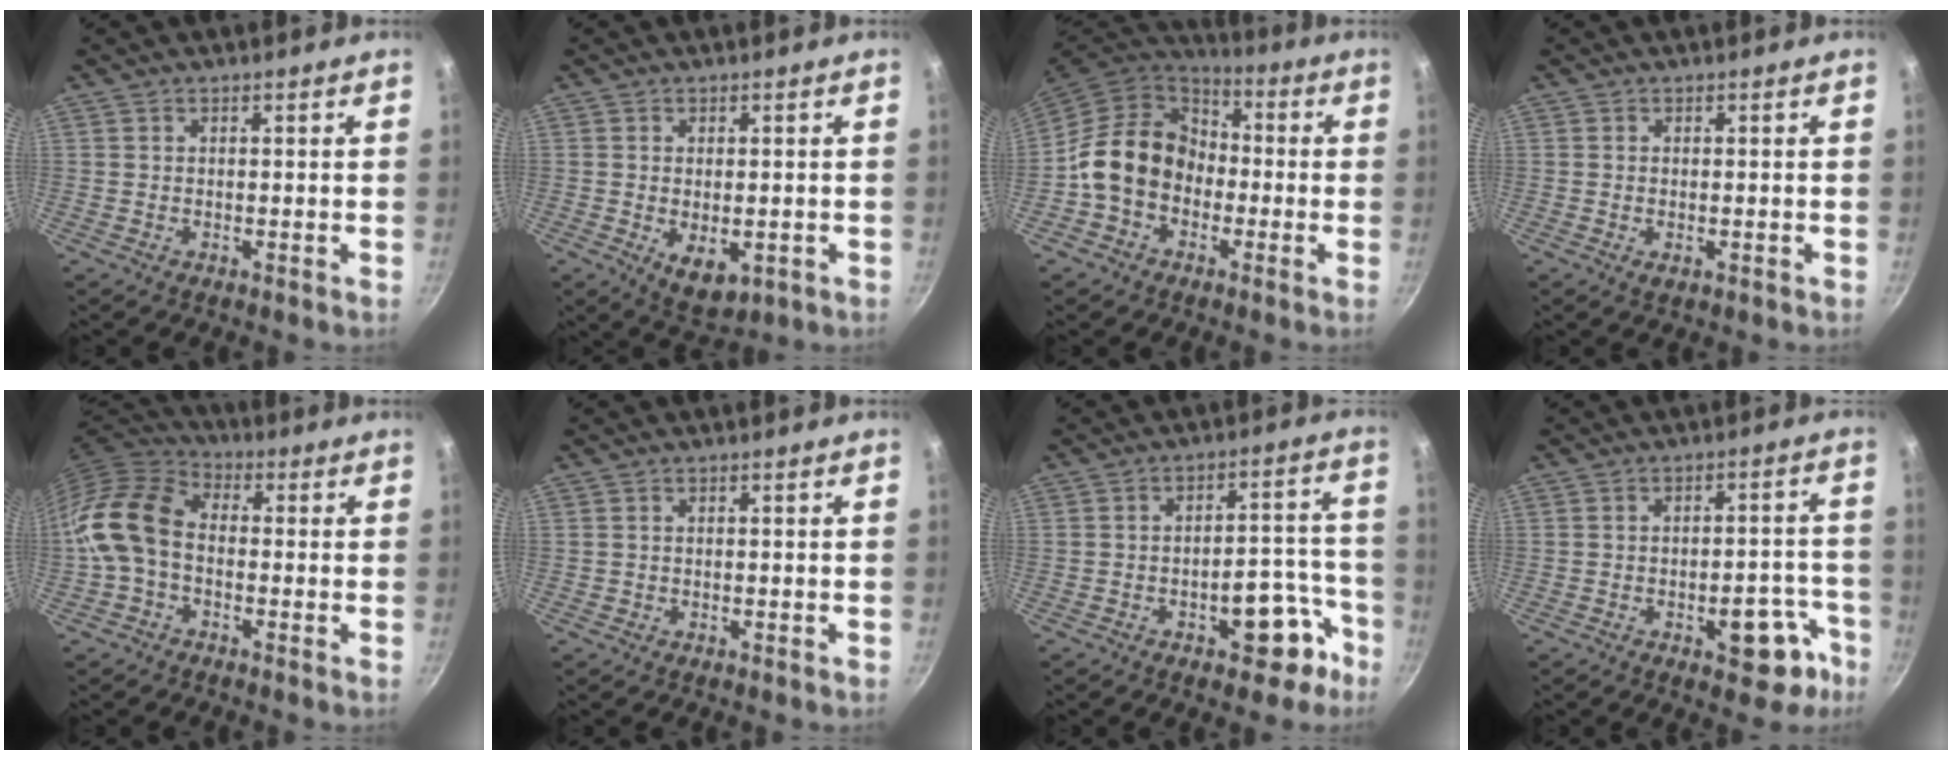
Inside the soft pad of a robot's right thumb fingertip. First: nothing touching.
{"total": 6.6, "force": [-1.4, 3.9, 5.2], "torque": [-0.071, -0.010, -0.007]}
{"total": 14.8, "force": [-2.2, 12.0, 8.4], "torque": [-0.109, 0.043, -0.056]}
{"total": 1.5, "force": [-0.4, 0.8, 1.2], "torque": [-0.021, -0.002, -0.004]}
{"total": 11.7, "force": [-2.0, 8.1, 8.1], "torque": [-0.142, 0.039, -0.062]}
{"total": 0.0}
{"total": 10.7, "force": [-5.5, 5.5, 7.3], "torque": [-0.041, 0.063, -0.063]}
{"total": 10.2, "force": [-5.1, 5.1, 7.2], "torque": [-0.038, 0.045, -0.057]}